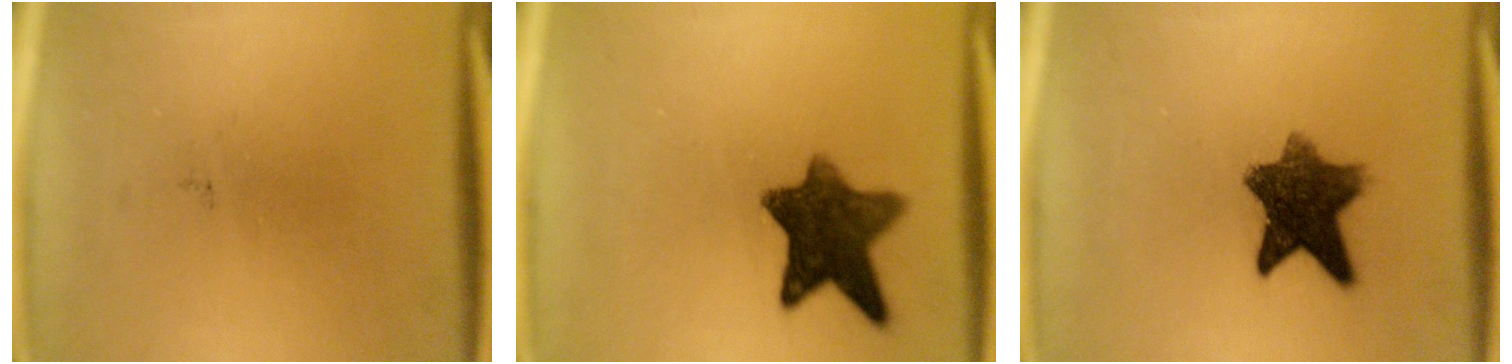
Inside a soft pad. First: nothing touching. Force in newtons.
{"total": 9.8}
{"total": 9.5}